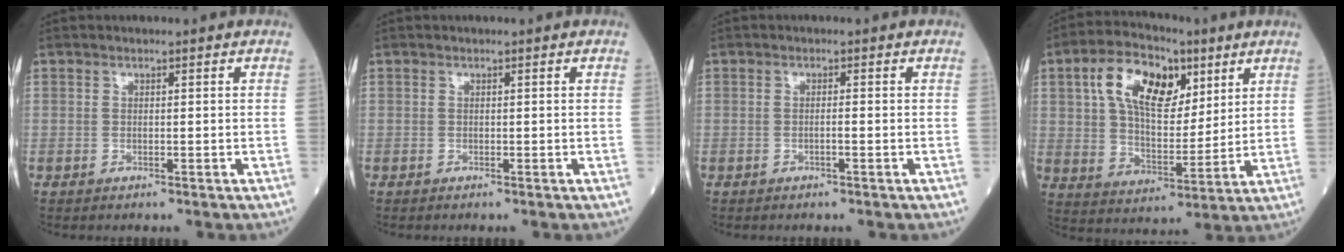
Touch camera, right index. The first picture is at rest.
{"total": 0.0}
{"total": 0.8, "force": [-0.4, -0.1, 0.7], "torque": [-0.012, 0.001, -0.007]}
{"total": 13.9, "force": [5.8, 7.3, 10.3], "torque": [-0.197, 0.025, 0.103]}